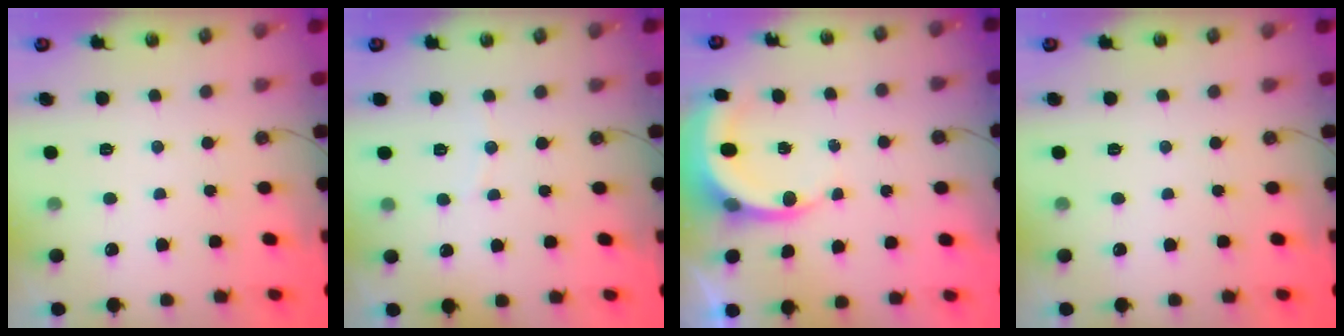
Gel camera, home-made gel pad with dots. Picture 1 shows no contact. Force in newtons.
{"total": 3.0, "press": 2.9, "slide": 0.7}
{"total": 4.3, "press": 4.3, "slide": 0.3}
{"total": 0.0}